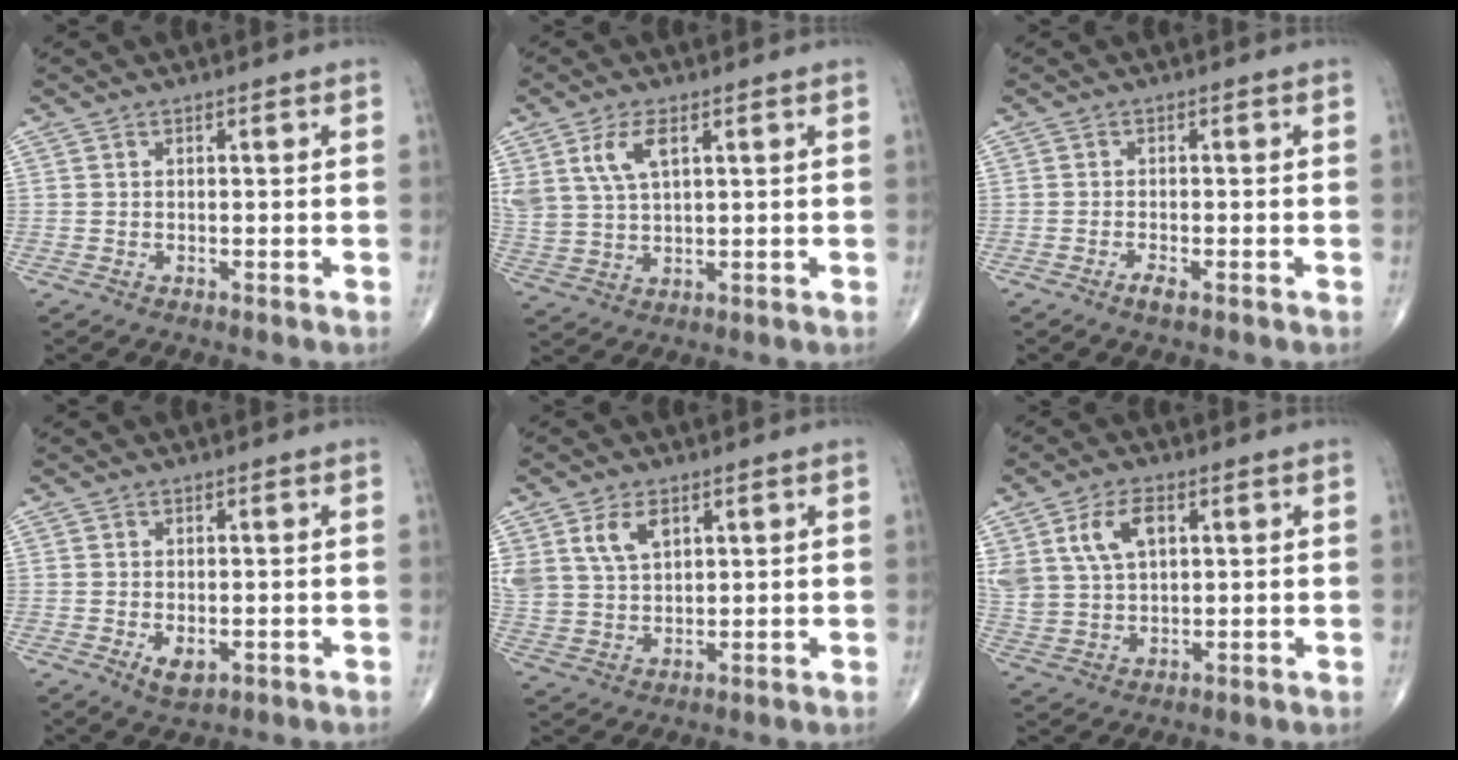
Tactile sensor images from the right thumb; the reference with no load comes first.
{"total": 7.3, "force": [3.2, 3.5, 5.4], "torque": [-0.114, -0.006, 0.071]}
{"total": 1.5, "force": [-1.0, 0.4, 1.1], "torque": [-0.024, 0.002, -0.019]}
{"total": 3.4, "force": [-1.0, 1.9, 2.6], "torque": [-0.035, -0.004, -0.008]}
{"total": 8.5, "force": [3.9, 5.5, 5.2], "torque": [-0.091, -0.011, 0.085]}
{"total": 9.8, "force": [3.8, 5.9, 6.8], "torque": [-0.130, -0.003, 0.081]}